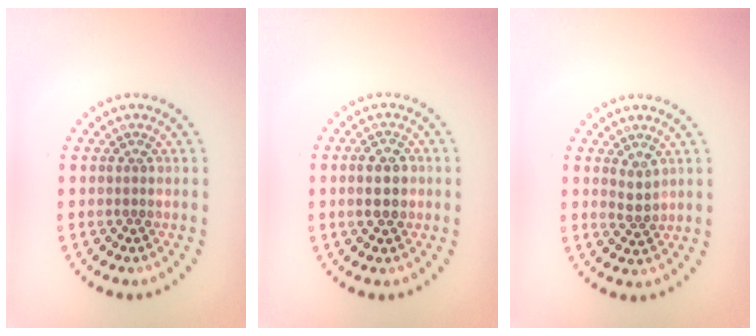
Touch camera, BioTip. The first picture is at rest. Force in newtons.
{"total": 2.6, "press": 2.6, "slide": 0.2}
{"total": 1.5, "press": 1.2, "slide": 0.9}